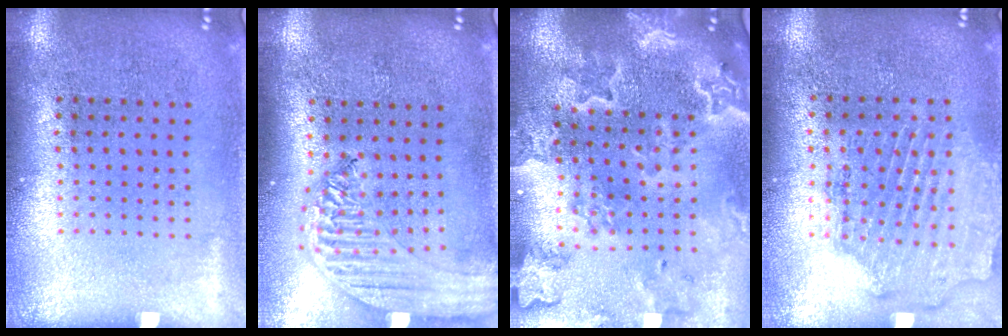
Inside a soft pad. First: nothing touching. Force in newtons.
{"total": 2.2, "press": 2.0, "slide": 0.9}
{"total": 2.7, "press": 2.5, "slide": 0.9}
{"total": 1.9, "press": 1.7, "slide": 0.7}